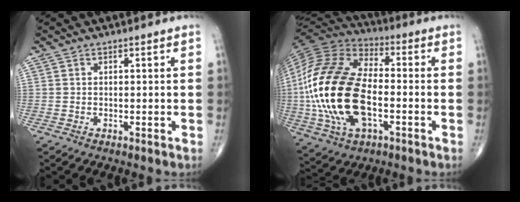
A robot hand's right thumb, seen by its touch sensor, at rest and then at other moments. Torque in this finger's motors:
{"motor_torque": [0.65, 0.74, 2.77, 0.00, 0.61]}